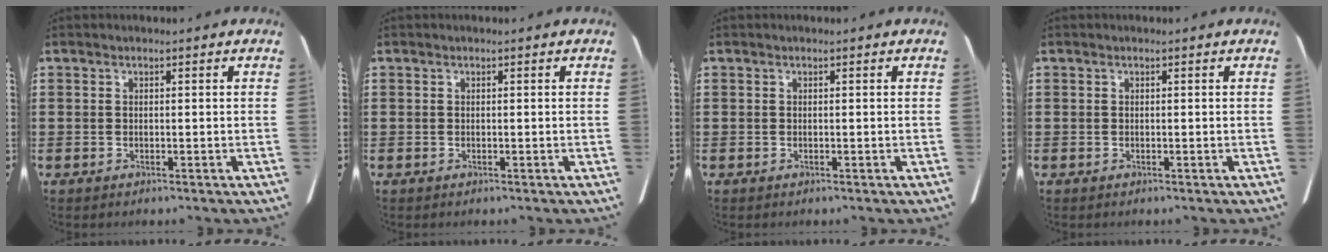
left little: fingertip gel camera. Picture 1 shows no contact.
{"total": 0.0}
{"total": 0.0}
{"total": 0.0}